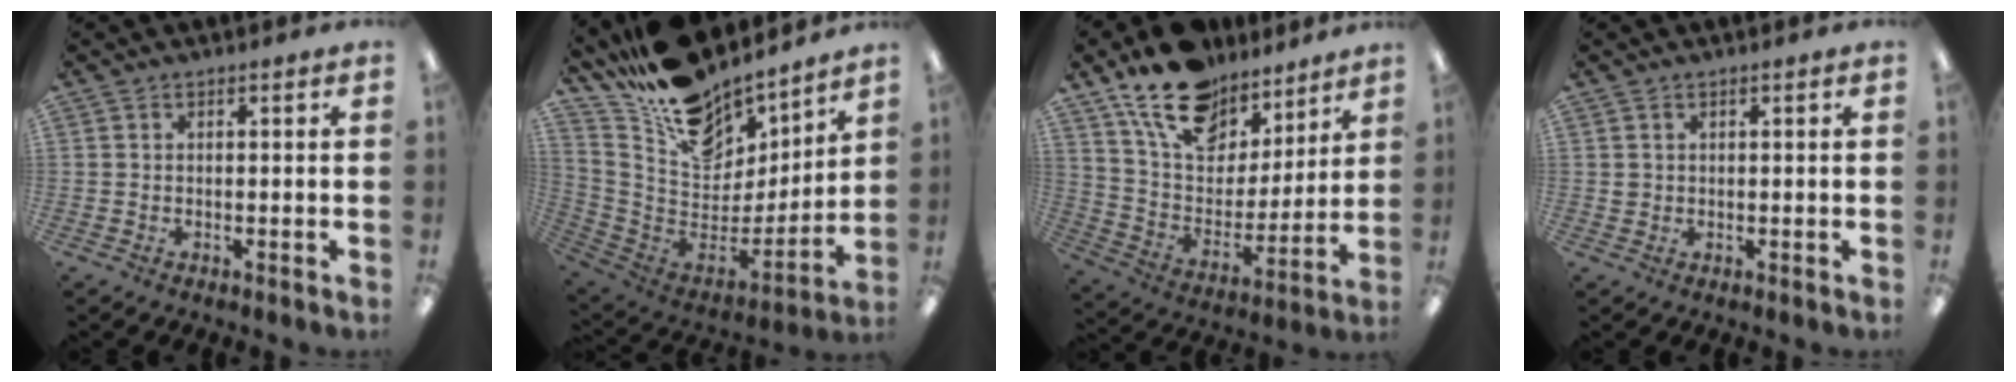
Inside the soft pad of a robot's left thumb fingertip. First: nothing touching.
{"total": 17.7, "force": [13.9, 8.8, 6.4], "torque": [-0.134, -0.118, 0.256]}
{"total": 17.8, "force": [13.3, 9.5, 7.1], "torque": [-0.137, -0.080, 0.244]}
{"total": 1.2, "force": [0.5, 1.1, 0.2], "torque": [-0.006, 0.002, 0.009]}